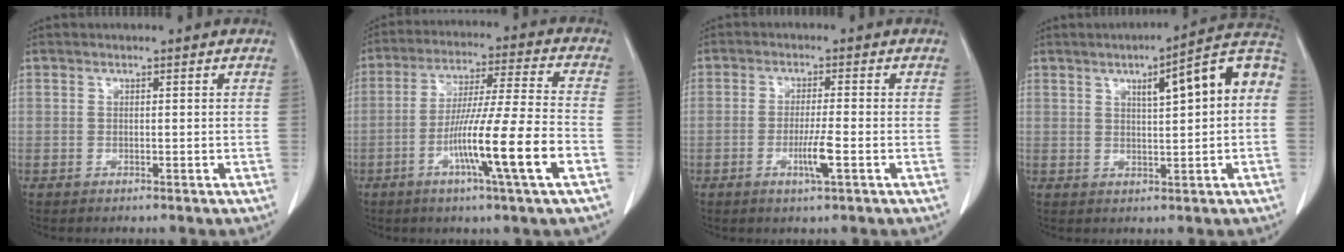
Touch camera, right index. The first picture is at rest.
{"total": 14.4, "force": [-5.4, -1.2, 13.3], "torque": [-0.235, -0.012, -0.099]}
{"total": 4.3, "force": [-1.6, -0.1, 4.0], "torque": [-0.076, -0.008, -0.030]}
{"total": 11.1, "force": [2.4, 1.3, 10.8], "torque": [-0.144, 0.030, 0.027]}